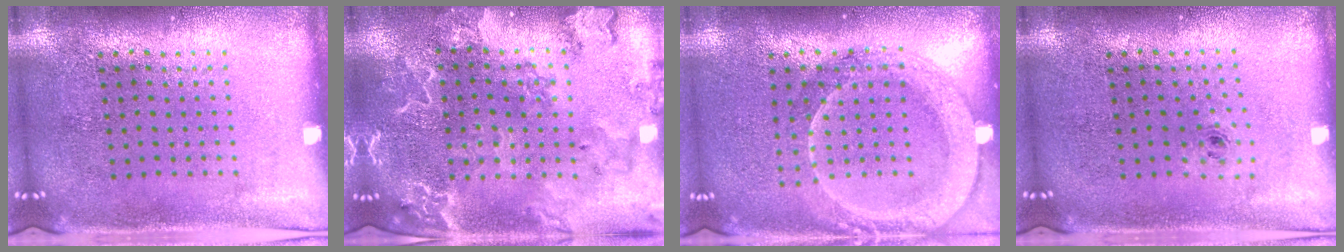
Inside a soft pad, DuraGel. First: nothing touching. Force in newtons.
{"total": 2.7, "press": 2.5, "slide": 1.0}
{"total": 2.1, "press": 1.9, "slide": 0.8}
{"total": 0.5, "press": 0.2, "slide": 0.5}